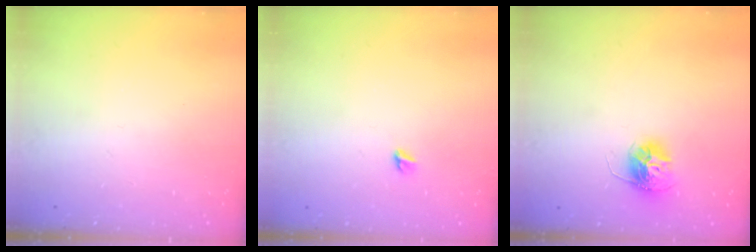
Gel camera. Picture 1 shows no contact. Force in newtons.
{"total": 4.2, "press": 4.2, "slide": 0.5}
{"total": 11.9, "press": 11.9, "slide": 1.0}